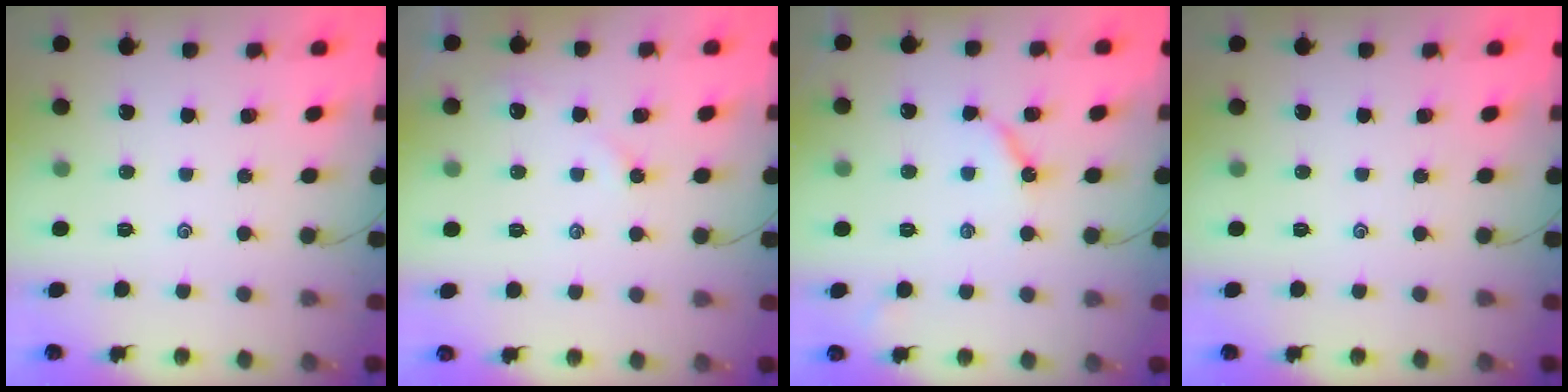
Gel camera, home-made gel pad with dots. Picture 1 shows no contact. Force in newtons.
{"total": 2.8, "press": 2.8, "slide": 0.5}
{"total": 5.6, "press": 5.6, "slide": 0.5}
{"total": 0.0}